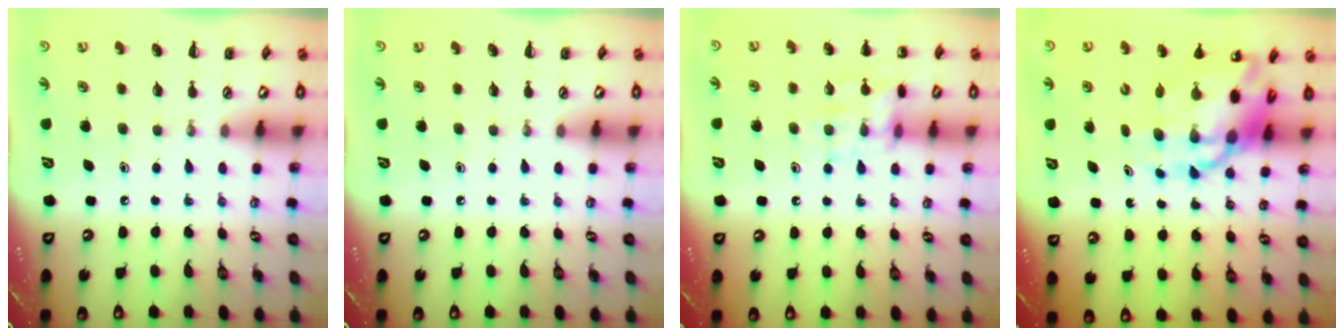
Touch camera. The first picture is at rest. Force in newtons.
{"total": 0.0}
{"total": 12.3, "press": 12.3, "slide": 0.9}
{"total": 11.4, "press": 10.9, "slide": 3.2}